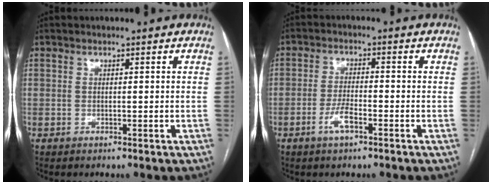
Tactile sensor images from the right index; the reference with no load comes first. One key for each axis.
{"total": 3.9, "fx": -2.1, "fy": 0.8, "fz": 3.2, "tx": -0.064, "ty": 0.001, "tz": -0.040}